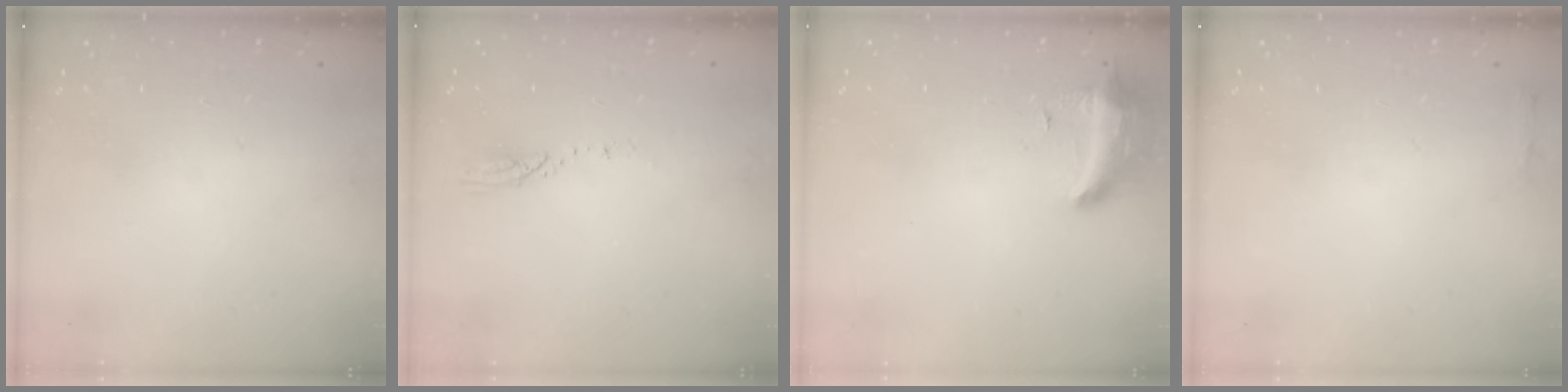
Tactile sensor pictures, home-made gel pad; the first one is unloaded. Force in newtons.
{"total": 3.0, "press": 3.0, "slide": 0.1}
{"total": 8.5, "press": 8.4, "slide": 1.4}
{"total": 2.3, "press": 2.3, "slide": 0.5}